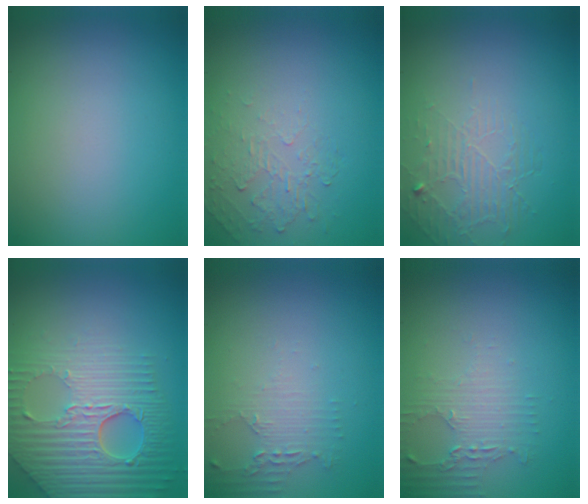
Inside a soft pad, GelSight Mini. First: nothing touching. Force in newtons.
{"total": 2.1, "press": 0.7, "slide": 2.0}
{"total": 2.0, "press": 1.1, "slide": 1.7}
{"total": 8.9, "press": 6.0, "slide": 6.5}
{"total": 2.2, "press": 1.7, "slide": 1.4}
{"total": 2.4, "press": 2.3, "slide": 0.9}